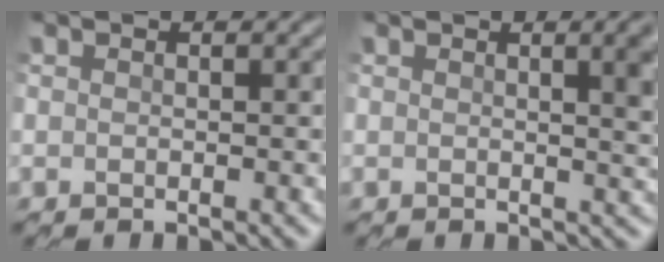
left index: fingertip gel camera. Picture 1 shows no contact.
{"total": 3.4, "force": [0.7, 1.3, 3.1], "torque": [-0.046, -0.001, 0.015]}